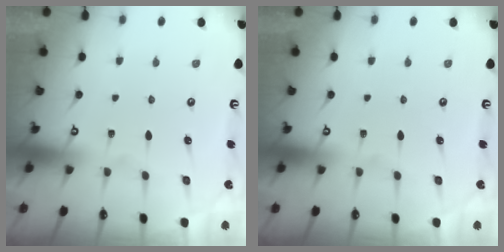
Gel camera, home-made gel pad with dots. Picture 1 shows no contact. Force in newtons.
{"total": 0.0}